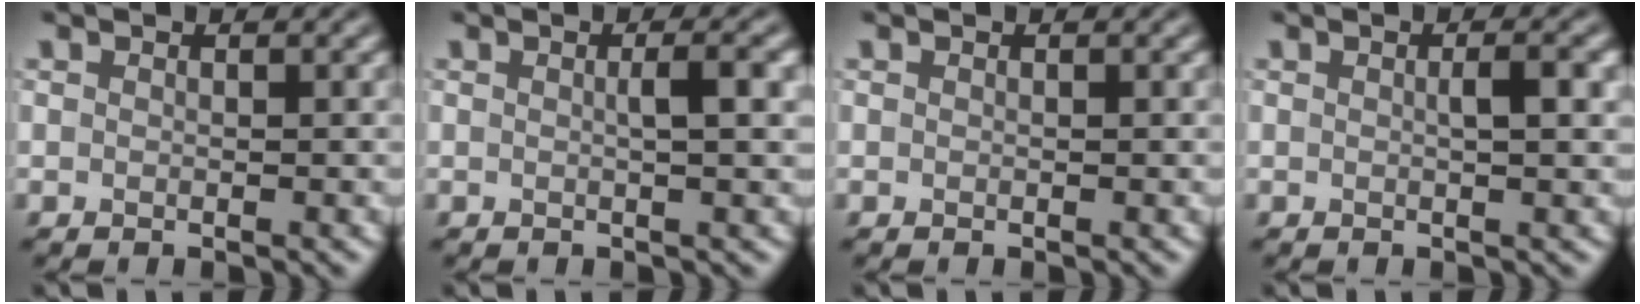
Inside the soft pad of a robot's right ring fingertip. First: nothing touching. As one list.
[{"total": 2.6, "force": [0.4, 0.5, 2.5], "torque": [-0.031, 0.009, 0.002]}, {"total": 0.0}, {"total": 2.1, "force": [0.4, 0.4, 2.1], "torque": [-0.030, 0.005, 0.004]}]